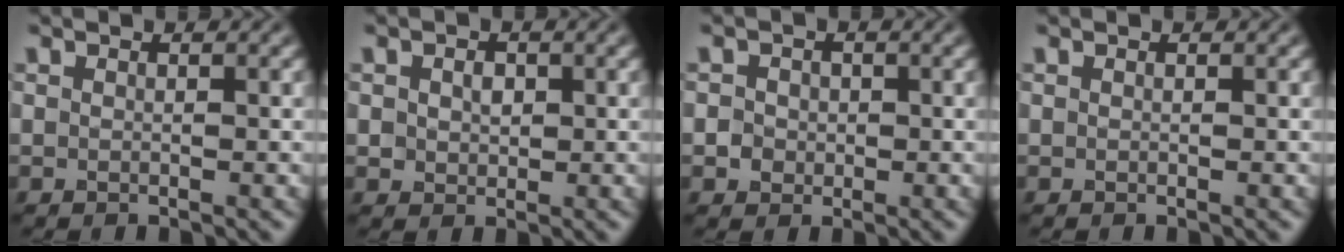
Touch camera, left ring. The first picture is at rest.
{"total": 1.7, "force": [0.3, 1.4, 0.9], "torque": [-0.018, -0.001, 0.007]}
{"total": 2.3, "force": [0.2, 2.1, 0.8], "torque": [0.001, 0.006, -0.004]}
{"total": 0.0}